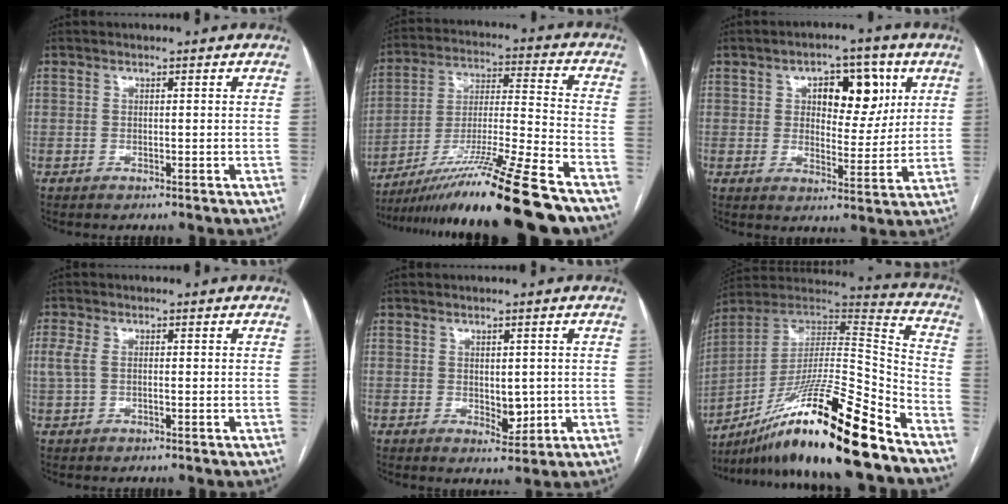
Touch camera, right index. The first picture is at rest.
{"total": 22.0, "force": [-17.4, -1.1, 13.5], "torque": [-0.215, -0.030, -0.299]}
{"total": 10.0, "force": [3.7, 5.1, 7.7], "torque": [-0.102, 0.020, 0.058]}
{"total": 3.5, "force": [0.3, 2.0, 2.8], "torque": [-0.086, 0.019, 0.005]}
{"total": 3.5, "force": [-0.1, 2.1, 2.8], "torque": [-0.038, -0.007, 0.008]}
{"total": 24.2, "force": [-17.2, 0.4, 17.0], "torque": [-0.277, -0.005, -0.303]}